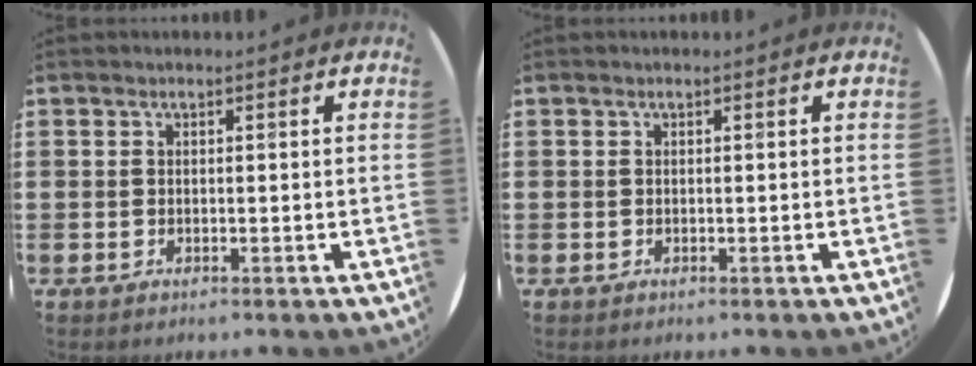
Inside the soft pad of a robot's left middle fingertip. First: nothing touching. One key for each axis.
{"total": 0.0}